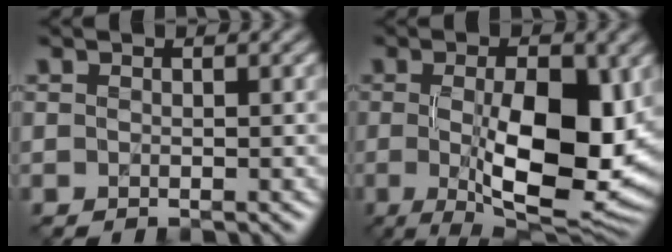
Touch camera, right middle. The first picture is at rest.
{"total": 12.3, "force": [-0.7, 4.8, 11.2], "torque": [-0.172, -0.016, -0.005]}